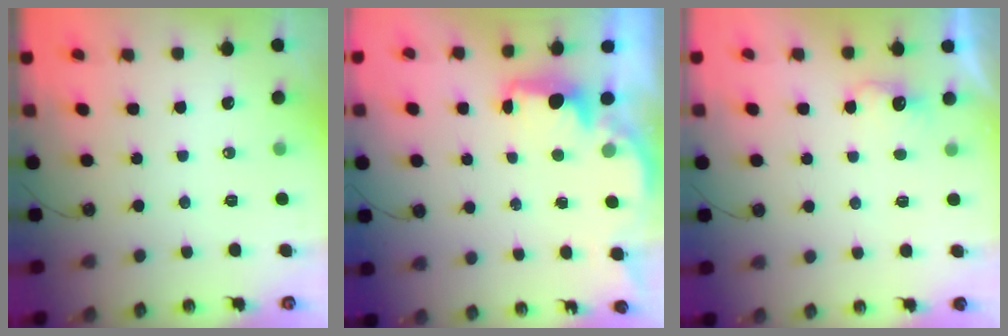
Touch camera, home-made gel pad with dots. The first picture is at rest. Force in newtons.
{"total": 2.2, "press": 2.1, "slide": 0.6}
{"total": 2.5, "press": 2.4, "slide": 0.7}